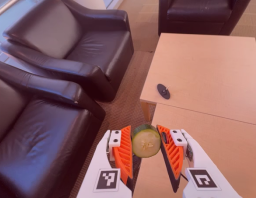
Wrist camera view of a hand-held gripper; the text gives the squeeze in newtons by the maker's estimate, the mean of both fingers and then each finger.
{"total": 11.5, "left": 10.6, "right": 12.5}